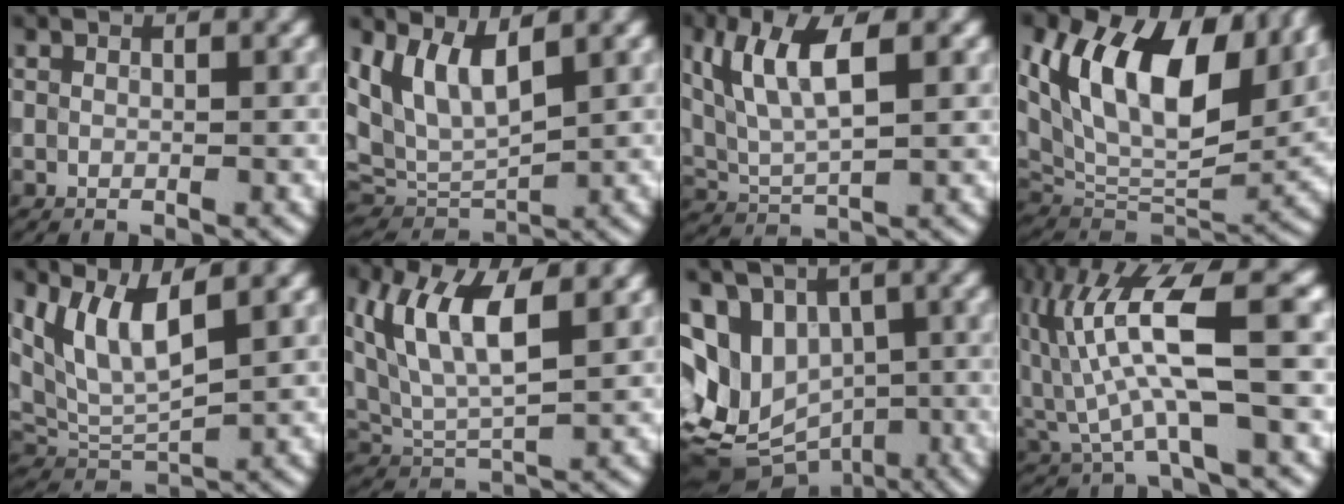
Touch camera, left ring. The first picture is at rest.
{"total": 6.7, "force": [3.0, 3.2, 5.1], "torque": [-0.116, -0.003, 0.058]}
{"total": 6.5, "force": [2.3, 2.7, 5.4], "torque": [-0.110, 0.006, 0.045]}
{"total": 16.8, "force": [6.5, 9.2, 12.5], "torque": [-0.241, 0.021, 0.117]}
{"total": 6.3, "force": [3.2, 2.3, 4.9], "torque": [-0.110, -0.009, 0.066]}
{"total": 9.3, "force": [3.7, 4.1, 7.6], "torque": [-0.157, 0.013, 0.064]}
{"total": 10.9, "force": [-0.2, 8.8, 6.4], "torque": [-0.129, -0.008, 0.009]}
{"total": 9.6, "force": [0.8, 2.6, 9.2], "torque": [-0.189, 0.013, 0.013]}